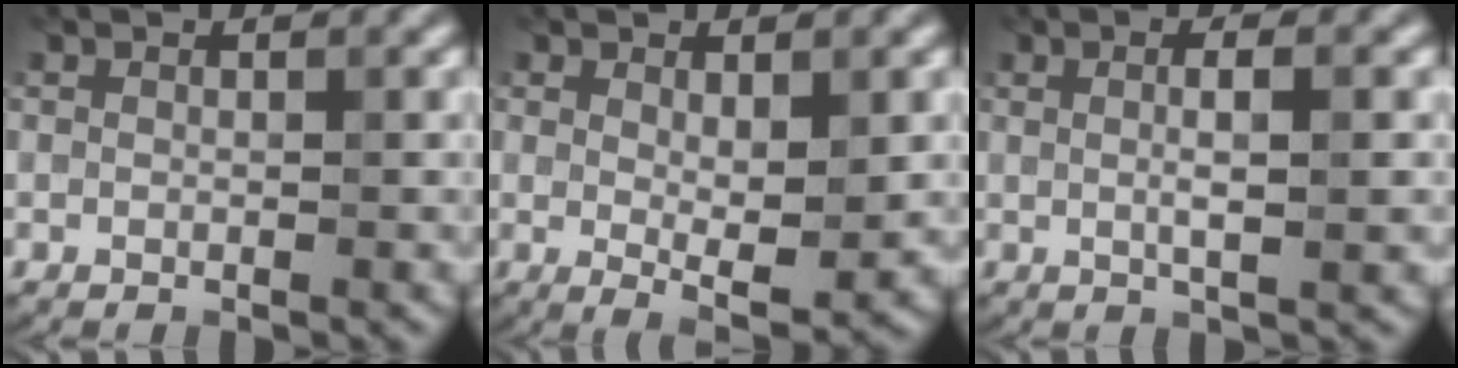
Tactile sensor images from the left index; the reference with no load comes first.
{"total": 3.9, "force": [0.4, 1.1, 3.7], "torque": [-0.058, -0.011, 0.013]}
{"total": 3.3, "force": [0.3, 0.8, 3.2], "torque": [-0.052, 0.002, 0.003]}